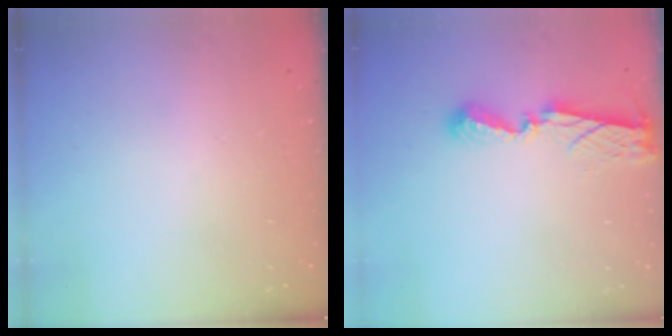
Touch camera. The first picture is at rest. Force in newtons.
{"total": 7.5, "press": 7.5, "slide": 0.5}